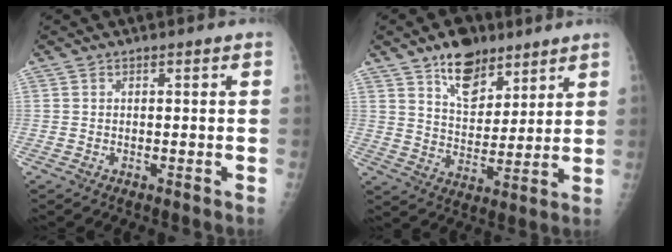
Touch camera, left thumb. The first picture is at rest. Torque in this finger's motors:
{"motor_torque": [1.71, 0.55, 0.90, -0.39, 0.08]}